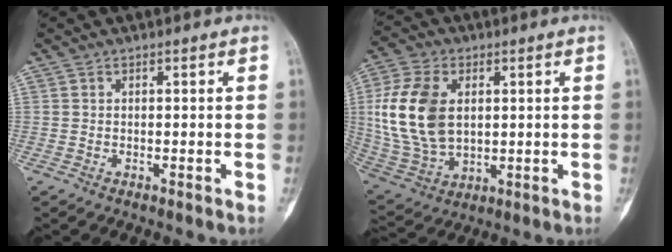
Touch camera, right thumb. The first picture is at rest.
{"total": 16.5, "force": [2.5, 10.6, 12.3], "torque": [-0.244, -0.005, 0.057]}